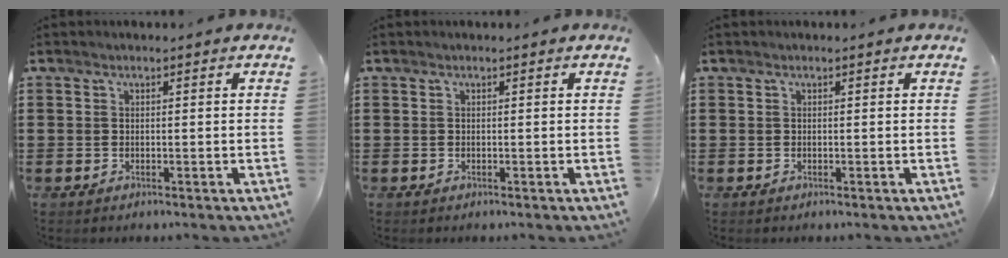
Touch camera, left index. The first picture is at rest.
{"total": 0.0}
{"total": 0.0}